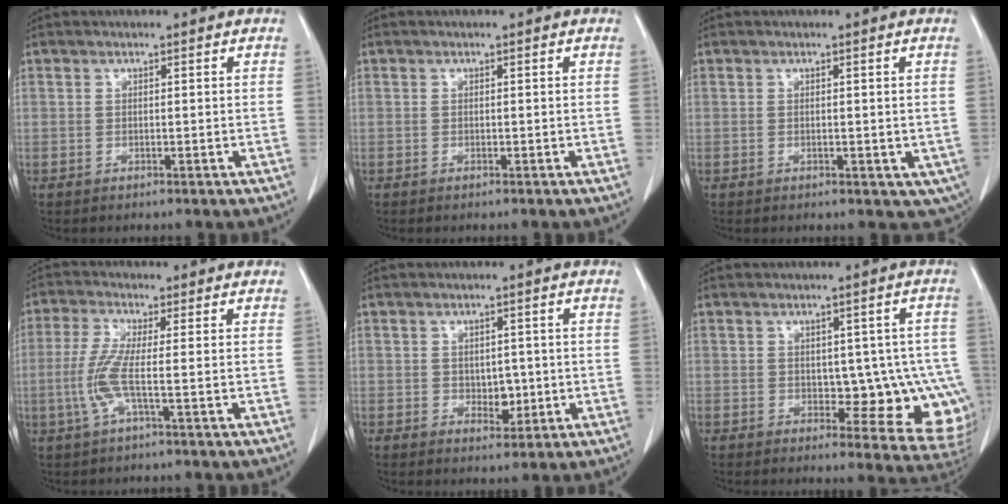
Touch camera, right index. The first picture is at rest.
{"total": 0.0}
{"total": 4.3, "force": [-0.8, 2.6, 3.4], "torque": [-0.024, -0.007, -0.005]}
{"total": 5.1, "force": [-1.1, -0.1, 5.0], "torque": [-0.121, -0.005, -0.030]}
{"total": 2.8, "force": [-0.3, 2.0, 2.0], "torque": [-0.022, 0.000, 0.000]}
{"total": 10.8, "force": [-1.4, 5.7, 9.1], "torque": [-0.080, 0.007, -0.005]}